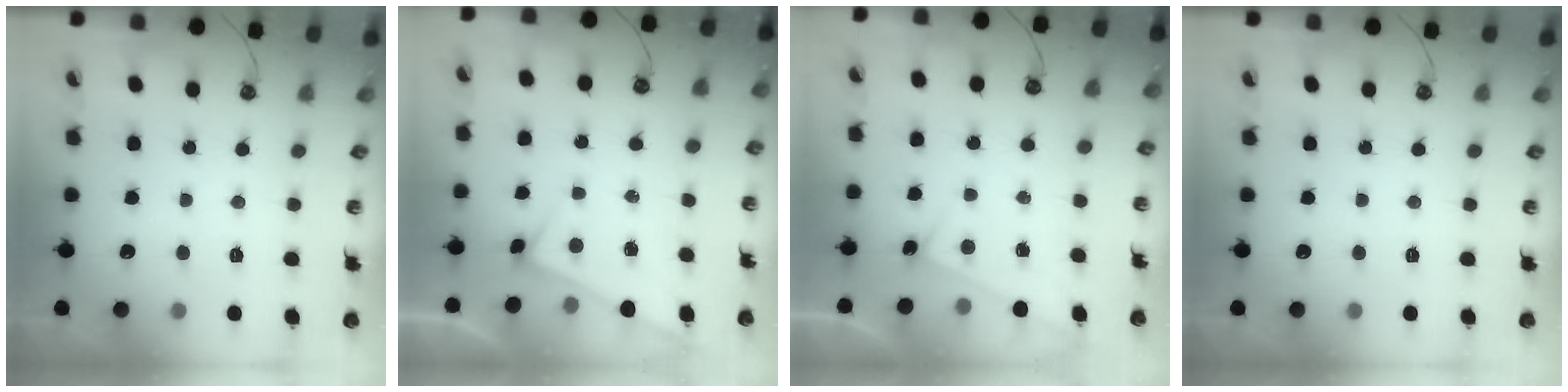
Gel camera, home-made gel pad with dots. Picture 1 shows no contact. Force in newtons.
{"total": 4.8, "press": 4.8, "slide": 0.3}
{"total": 4.5, "press": 4.5, "slide": 0.2}
{"total": 0.0}